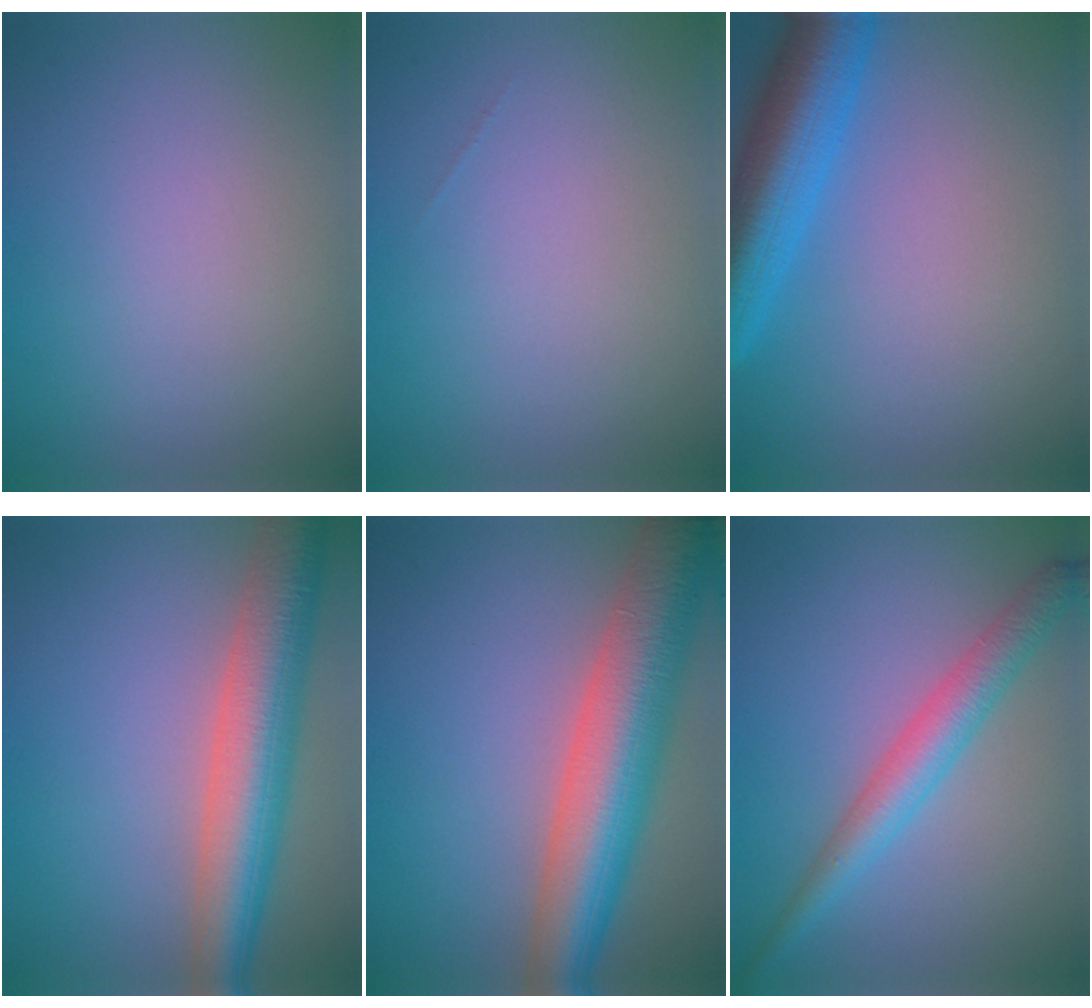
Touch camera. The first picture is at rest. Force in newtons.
{"total": 0.0}
{"total": 7.2, "press": 7.2, "slide": 0.4}
{"total": 8.5, "press": 8.5, "slide": 0.6}
{"total": 10.0, "press": 10.0, "slide": 0.4}
{"total": 4.0, "press": 4.0, "slide": 0.1}